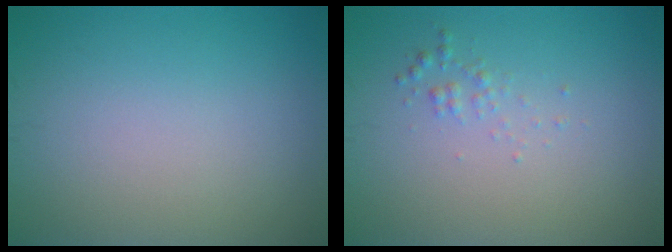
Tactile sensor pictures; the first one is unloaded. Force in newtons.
{"total": 0.9, "press": 0.9, "slide": 0.0}